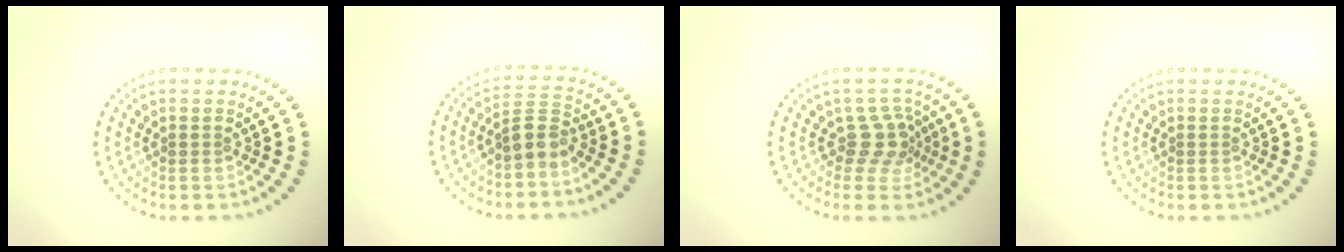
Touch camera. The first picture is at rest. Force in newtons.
{"total": 2.7, "press": 2.3, "slide": 1.4}
{"total": 2.7, "press": 2.0, "slide": 1.7}
{"total": 0.0}